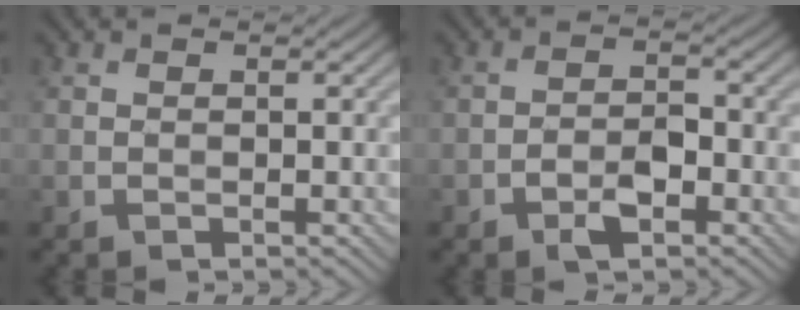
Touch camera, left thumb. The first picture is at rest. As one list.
[{"total": 3.7, "force": [-2.0, 1.7, 2.6], "torque": [-0.041, 0.005, -0.040]}]